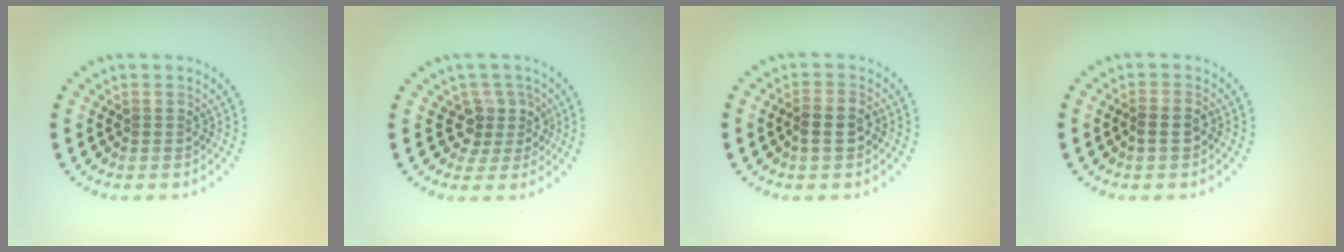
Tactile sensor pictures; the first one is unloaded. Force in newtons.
{"total": 2.6, "press": 2.0, "slide": 1.7}
{"total": 2.3, "press": 2.2, "slide": 0.7}
{"total": 1.3, "press": 1.1, "slide": 0.6}